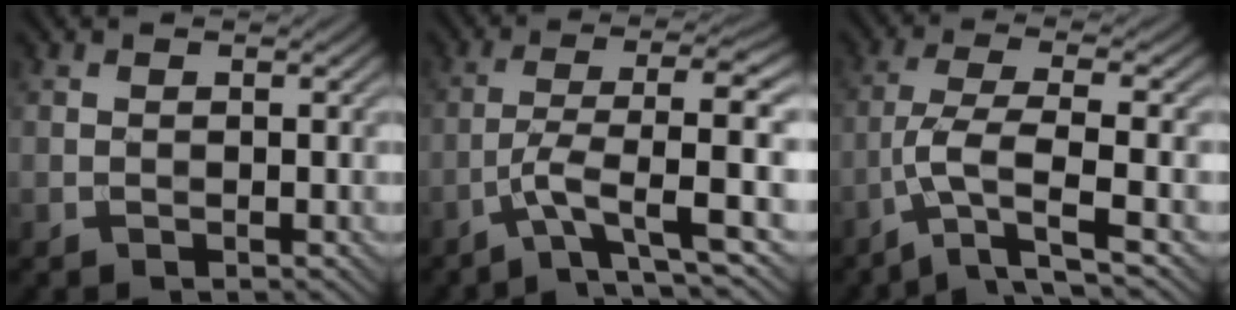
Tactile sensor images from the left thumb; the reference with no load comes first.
{"total": 7.3, "force": [-2.2, 1.3, 6.8], "torque": [-0.119, 0.015, -0.048]}
{"total": 6.5, "force": [-3.0, 1.3, 5.7], "torque": [-0.112, 0.002, -0.072]}